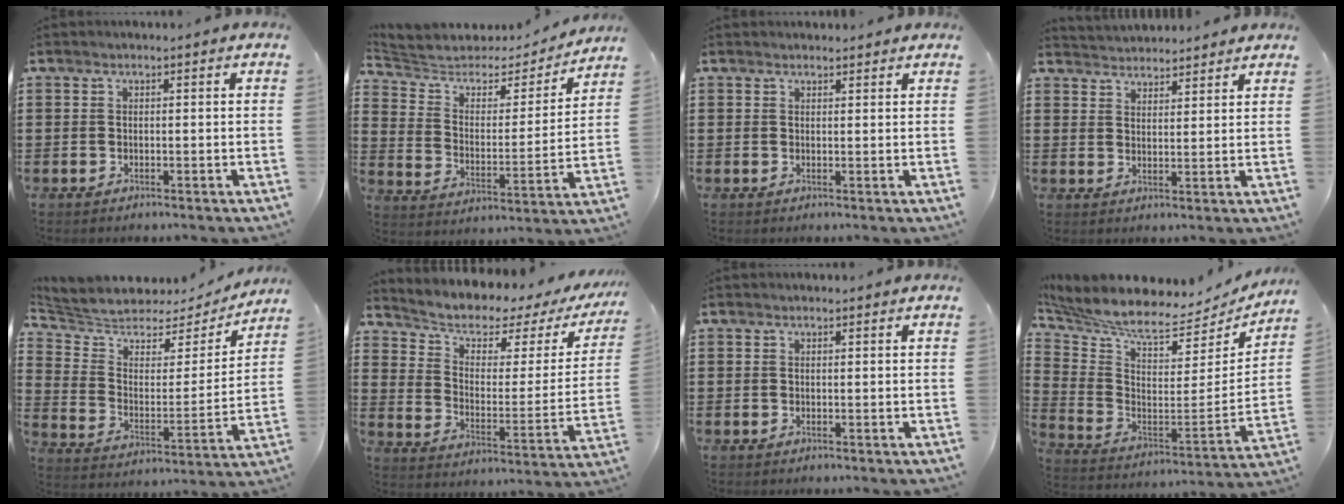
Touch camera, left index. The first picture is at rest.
{"total": 5.0, "force": [4.2, 2.3, 1.3], "torque": [-0.056, -0.031, 0.067]}
{"total": 1.1, "force": [1.0, 0.3, 0.1], "torque": [-0.004, 0.002, 0.020]}
{"total": 2.9, "force": [2.9, 0.2, -0.6], "torque": [0.002, -0.009, 0.054]}
{"total": 5.8, "force": [5.3, 2.2, 1.0], "torque": [-0.056, -0.040, 0.089]}
{"total": 4.1, "force": [2.8, 2.2, 1.9], "torque": [-0.060, -0.022, 0.041]}
{"total": 0.0}
{"total": 7.3, "force": [6.2, 1.8, 3.3], "torque": [-0.097, -0.058, 0.103]}